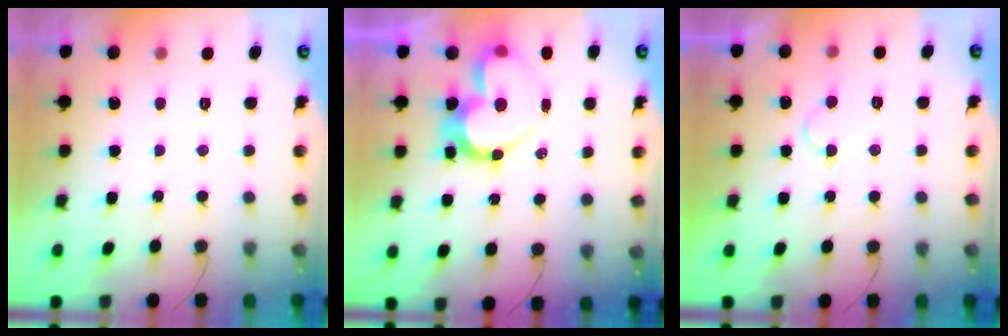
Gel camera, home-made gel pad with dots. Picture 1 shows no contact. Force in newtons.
{"total": 14.6, "press": 14.6, "slide": 1.3}
{"total": 7.3, "press": 7.3, "slide": 0.6}